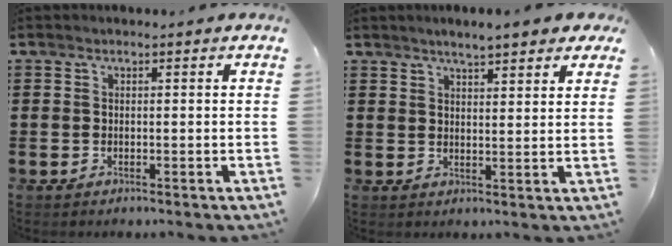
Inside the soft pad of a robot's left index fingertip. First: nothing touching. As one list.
[{"total": 3.7, "force": [3.3, 0.3, 1.7], "torque": [-0.042, -0.001, 0.058]}]